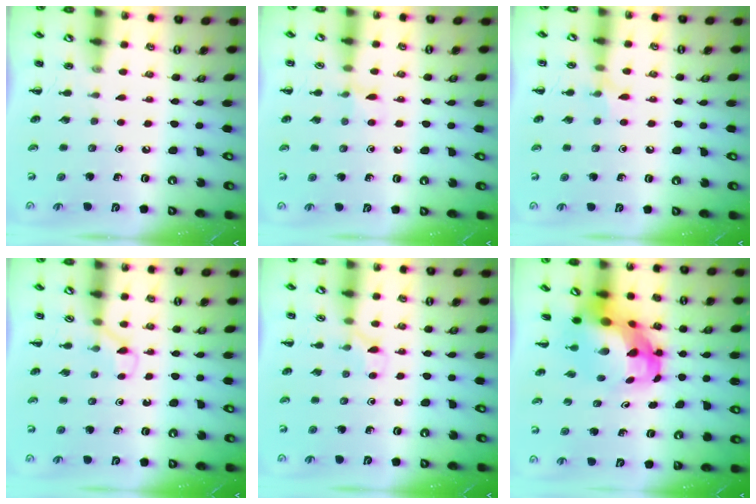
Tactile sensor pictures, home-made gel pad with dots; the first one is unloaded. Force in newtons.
{"total": 5.8, "press": 5.6, "slide": 1.8}
{"total": 4.9, "press": 4.7, "slide": 1.3}
{"total": 2.1, "press": 2.0, "slide": 0.8}
{"total": 3.6, "press": 3.4, "slide": 1.3}
{"total": 7.3, "press": 7.0, "slide": 2.0}